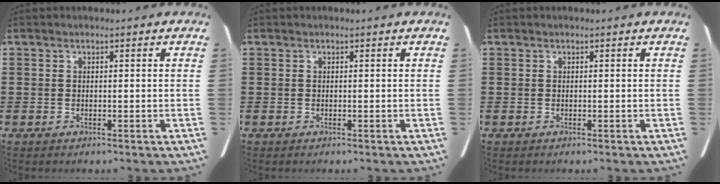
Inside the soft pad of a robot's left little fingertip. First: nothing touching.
{"total": 0.0}
{"total": 0.0}